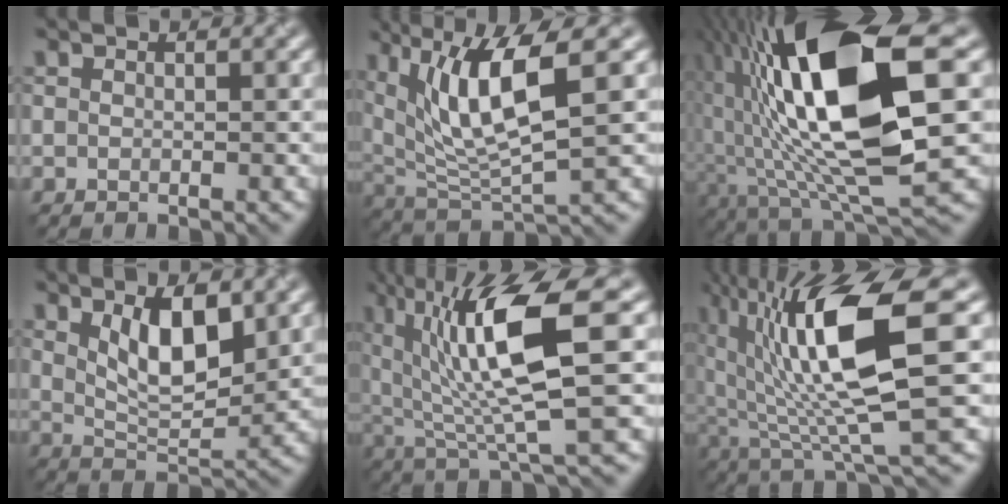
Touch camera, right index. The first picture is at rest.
{"total": 8.4, "force": [3.2, 2.3, 7.4], "torque": [-0.147, -0.007, 0.063]}
{"total": 16.1, "force": [2.2, 5.2, 15.1], "torque": [-0.267, -0.004, 0.038]}
{"total": 5.8, "force": [2.1, 2.4, 4.9], "torque": [-0.089, -0.005, 0.039]}
{"total": 10.8, "force": [2.6, 2.4, 10.2], "torque": [-0.171, -0.001, 0.054]}
{"total": 12.2, "force": [2.5, 3.2, 11.5], "torque": [-0.212, -0.014, 0.058]}